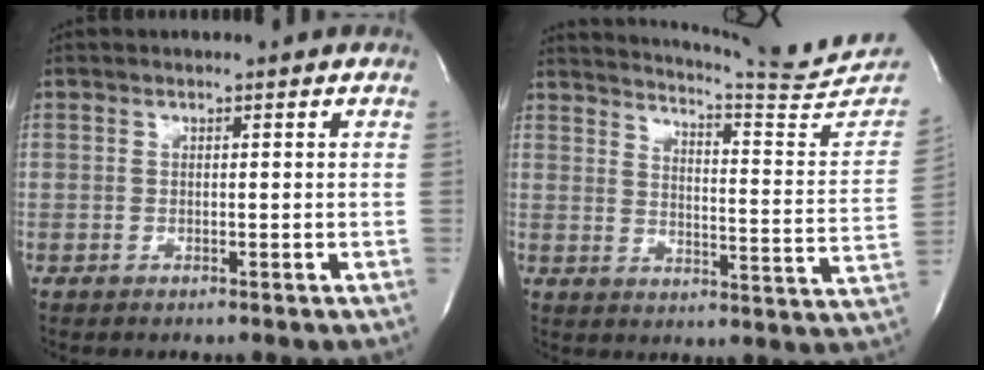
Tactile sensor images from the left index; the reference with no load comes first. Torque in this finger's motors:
{"motor_torque": [0.45, -1.07, 0.01, 0.00]}